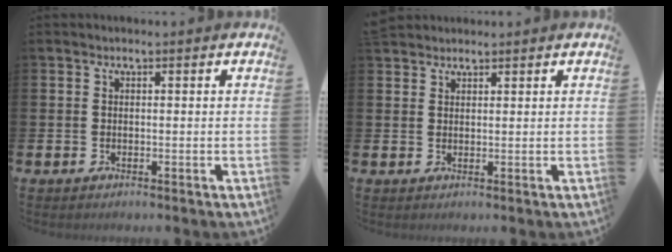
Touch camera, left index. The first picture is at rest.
{"total": 1.9, "force": [1.8, 0.7, -0.1], "torque": [0.012, -0.004, 0.032]}